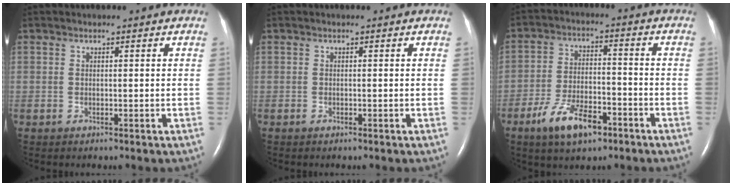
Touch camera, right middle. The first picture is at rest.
{"total": 0.0}
{"total": 9.4, "force": [-5.6, 3.9, 6.4], "torque": [-0.129, 0.002, -0.094]}